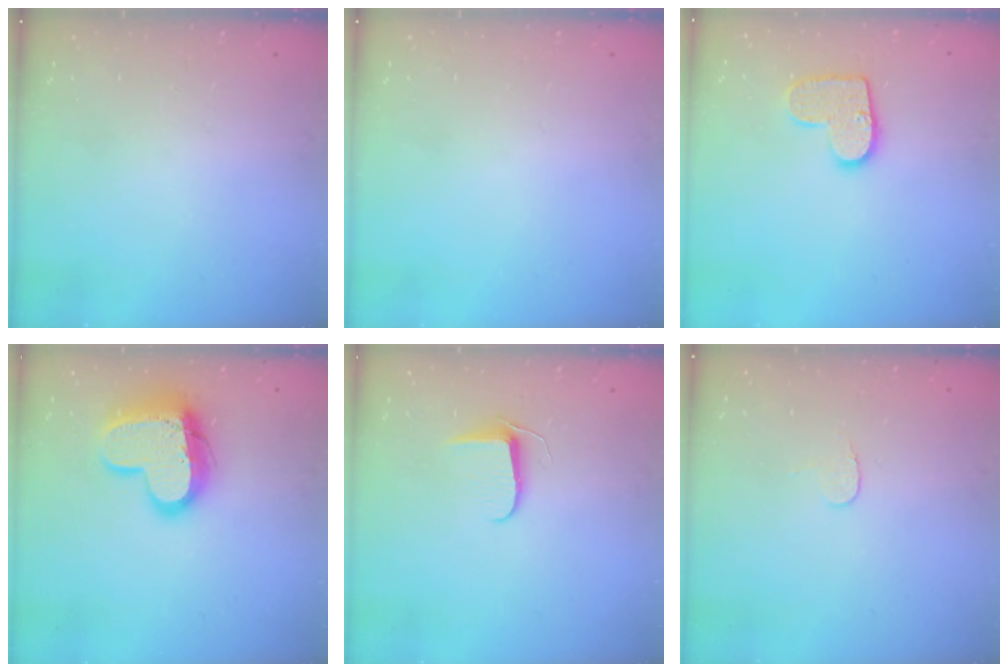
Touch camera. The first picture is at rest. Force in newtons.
{"total": 0.0}
{"total": 10.7, "press": 10.7, "slide": 0.6}
{"total": 16.3, "press": 16.3, "slide": 1.3}
{"total": 6.4, "press": 6.3, "slide": 0.8}
{"total": 4.3, "press": 4.3, "slide": 0.3}